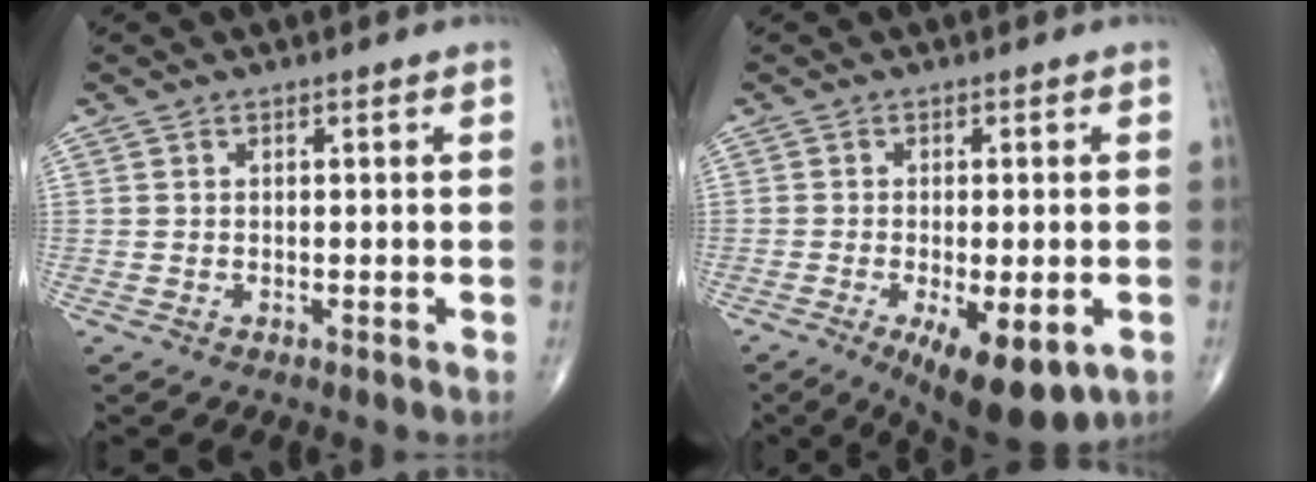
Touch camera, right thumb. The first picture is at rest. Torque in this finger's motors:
{"motor_torque": [-0.04, 0.40, 0.12, -0.18, 0.06]}